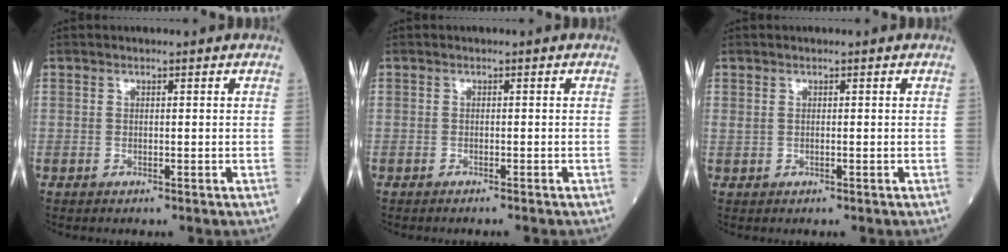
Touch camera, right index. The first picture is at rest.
{"total": 1.5, "force": [-1.4, 0.0, 0.6], "torque": [-0.008, 0.000, -0.017]}
{"total": 0.7, "force": [0.2, 0.2, 0.6], "torque": [-0.025, 0.006, 0.010]}